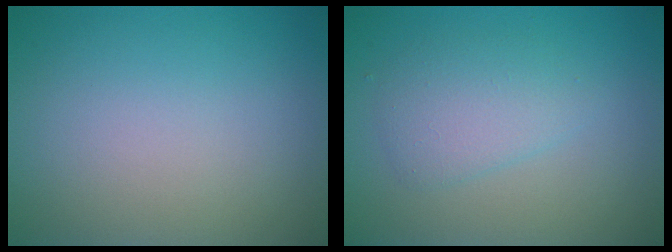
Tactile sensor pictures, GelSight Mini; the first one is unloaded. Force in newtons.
{"total": 2.6, "press": 2.6, "slide": 0.1}